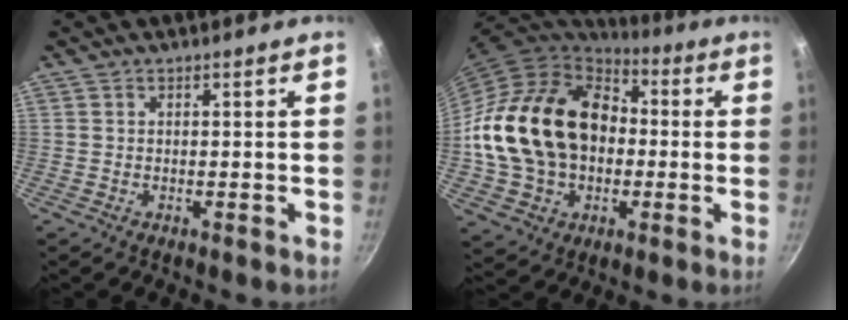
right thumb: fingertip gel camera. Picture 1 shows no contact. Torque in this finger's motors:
{"motor_torque": [-0.27, 2.36, 1.52, -1.25, 0.39]}